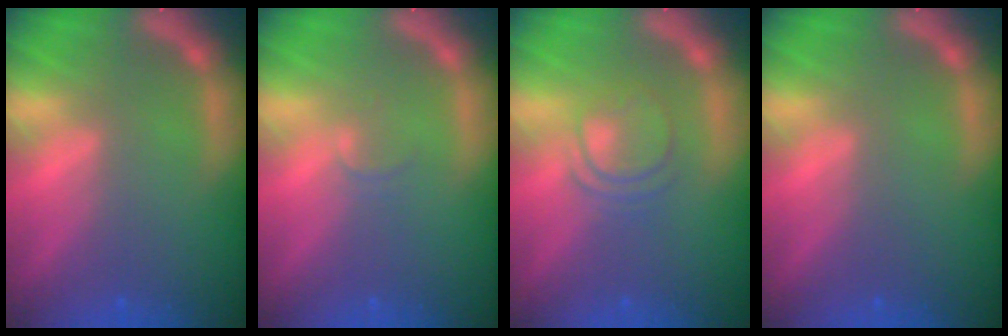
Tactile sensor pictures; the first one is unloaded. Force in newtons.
{"total": 1.0}
{"total": 3.5}
{"total": 0.0}